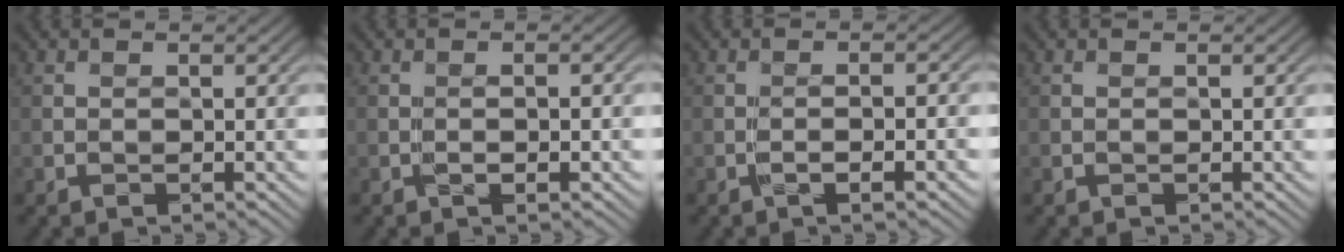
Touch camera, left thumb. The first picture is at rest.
{"total": 1.1, "force": [-0.4, -0.1, 1.0], "torque": [-0.020, 0.003, -0.008]}
{"total": 2.4, "force": [-1.1, -0.1, 2.2], "torque": [-0.037, 0.008, -0.020]}
{"total": 0.0}